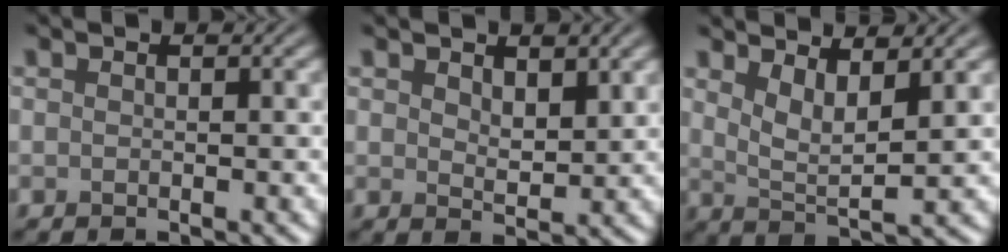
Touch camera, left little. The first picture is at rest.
{"total": 2.9, "force": [1.5, 1.5, 2.0], "torque": [-0.036, -0.006, 0.031]}
{"total": 3.8, "force": [2.2, 1.1, 2.9], "torque": [-0.056, -0.010, 0.043]}